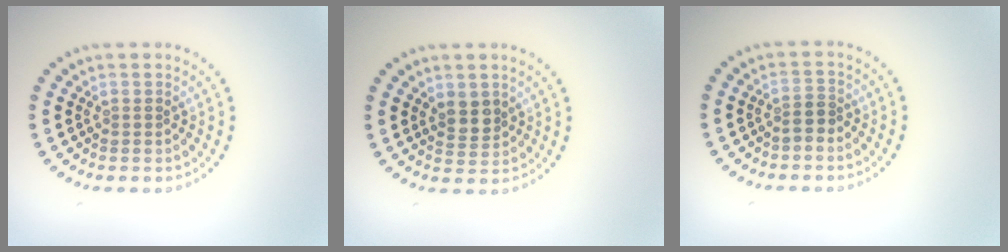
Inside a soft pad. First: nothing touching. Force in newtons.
{"total": 1.9, "press": 1.7, "slide": 0.8}
{"total": 1.1, "press": 0.9, "slide": 0.7}